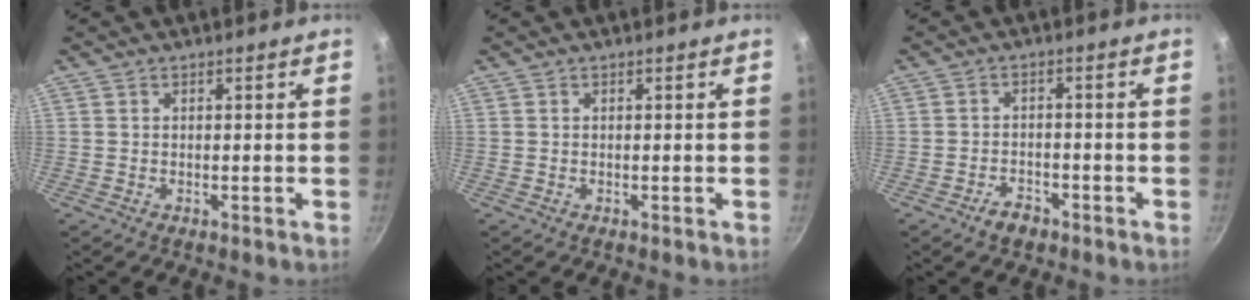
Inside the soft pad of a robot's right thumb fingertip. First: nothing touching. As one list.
[{"total": 0.0}, {"total": 3.6, "force": [-2.5, 2.0, 1.6], "torque": [-0.017, 0.025, -0.038]}]